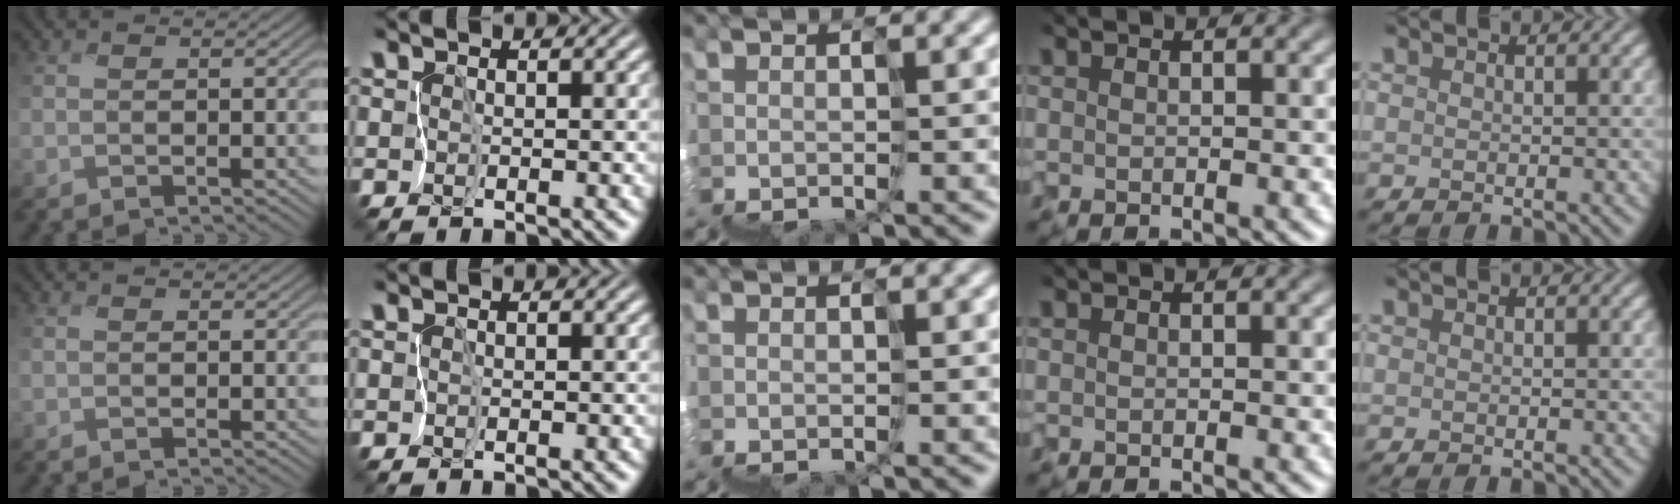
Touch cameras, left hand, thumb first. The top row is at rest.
{}